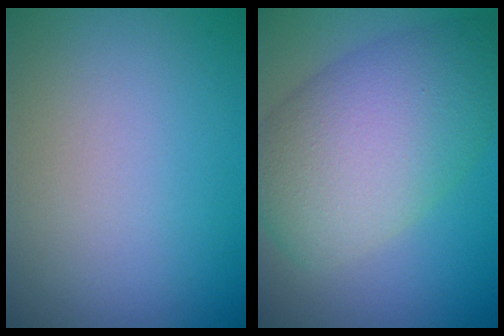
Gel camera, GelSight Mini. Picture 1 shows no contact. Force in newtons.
{"total": 9.9, "press": 9.9, "slide": 0.4}